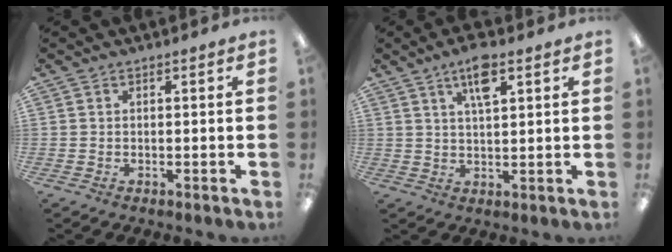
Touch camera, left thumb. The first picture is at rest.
{"total": 6.6, "force": [4.0, 1.9, 4.8], "torque": [-0.081, -0.006, 0.063]}